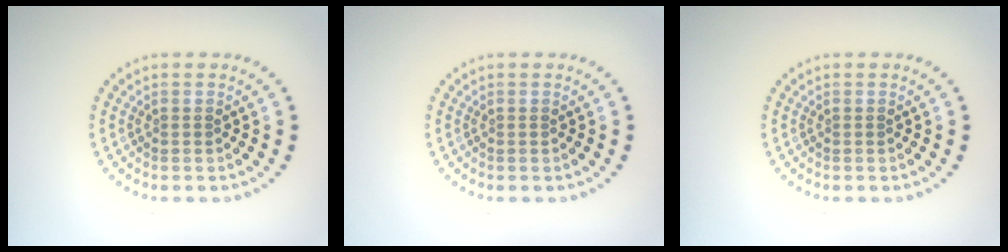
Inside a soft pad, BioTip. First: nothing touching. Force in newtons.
{"total": 0.0}
{"total": 0.0}